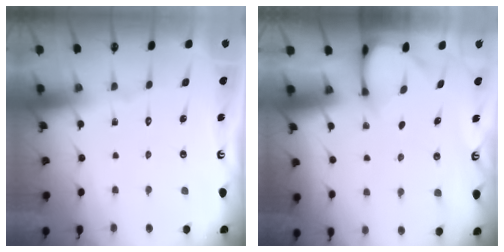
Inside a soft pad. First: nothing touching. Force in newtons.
{"total": 3.5, "press": 3.4, "slide": 0.2}